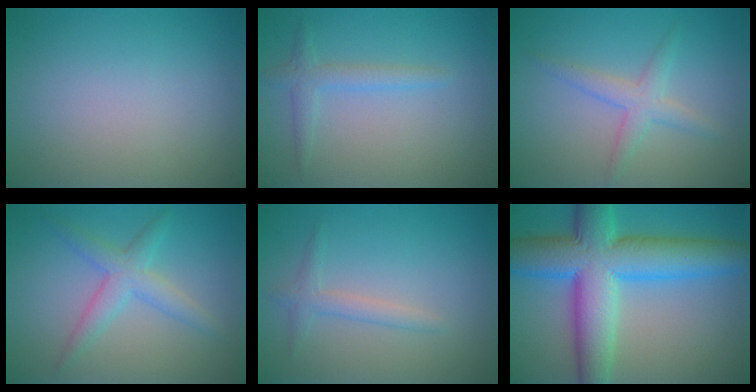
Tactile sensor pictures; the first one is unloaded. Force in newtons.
{"total": 1.9, "press": 1.9, "slide": 0.1}
{"total": 2.5, "press": 2.5, "slide": 0.0}
{"total": 3.1, "press": 3.1, "slide": 0.1}
{"total": 1.7, "press": 1.7, "slide": 0.1}
{"total": 11.5, "press": 11.5, "slide": 0.4}